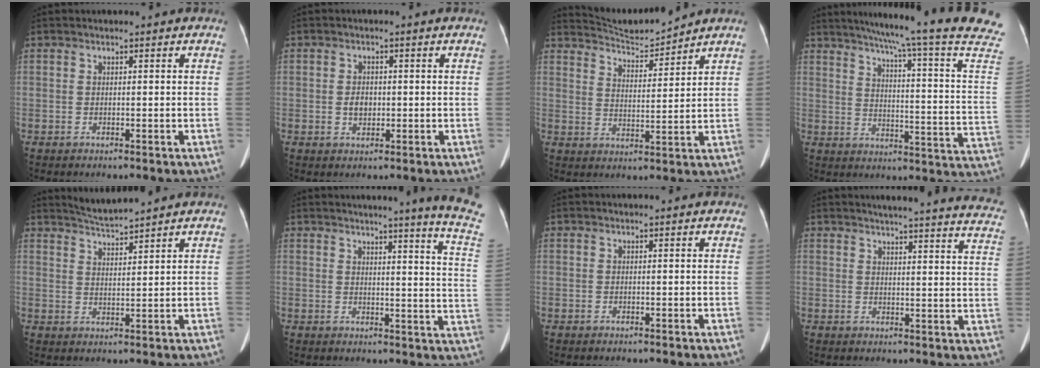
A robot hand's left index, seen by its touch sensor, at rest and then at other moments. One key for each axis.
{"total": 2.2, "fx": -0.3, "fy": 1.6, "fz": 1.5, "tx": -0.033, "ty": 0.003, "tz": -0.002}
{"total": 6.6, "fx": 6.6, "fy": -0.8, "fz": 0.0, "tx": -0.013, "ty": 0.000, "tz": 0.123}
{"total": 24.8, "fx": 20.7, "fy": -2.2, "fz": 13.4, "tx": -0.201, "ty": -0.075, "tz": 0.254}
{"total": 3.6, "fx": 3.5, "fy": -0.8, "fz": 0.3, "tx": -0.010, "ty": 0.002, "tz": 0.070}
{"total": 12.1, "fx": 10.3, "fy": -2.3, "fz": 5.9, "tx": -0.077, "ty": -0.080, "tz": 0.097}
{"total": 0.0}
{"total": 22.8, "fx": 21.0, "fy": 1.4, "fz": 8.7, "tx": -0.107, "ty": -0.075, "tz": 0.224}